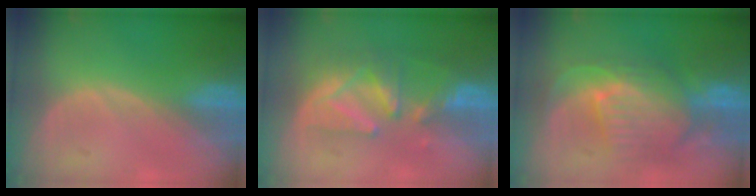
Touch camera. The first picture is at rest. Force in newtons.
{"total": 8.3, "press": 7.9, "slide": 2.6}
{"total": 10.2, "press": 9.2, "slide": 4.4}